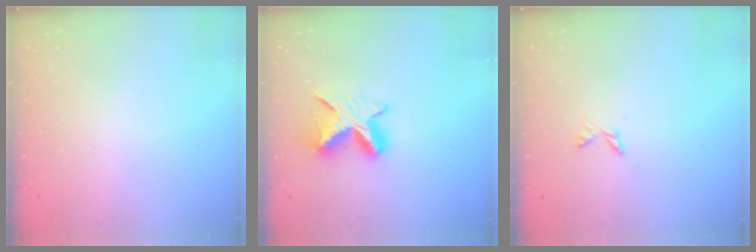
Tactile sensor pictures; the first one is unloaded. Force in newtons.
{"total": 9.8, "press": 9.8, "slide": 0.0}
{"total": 4.3, "press": 4.3, "slide": 0.5}